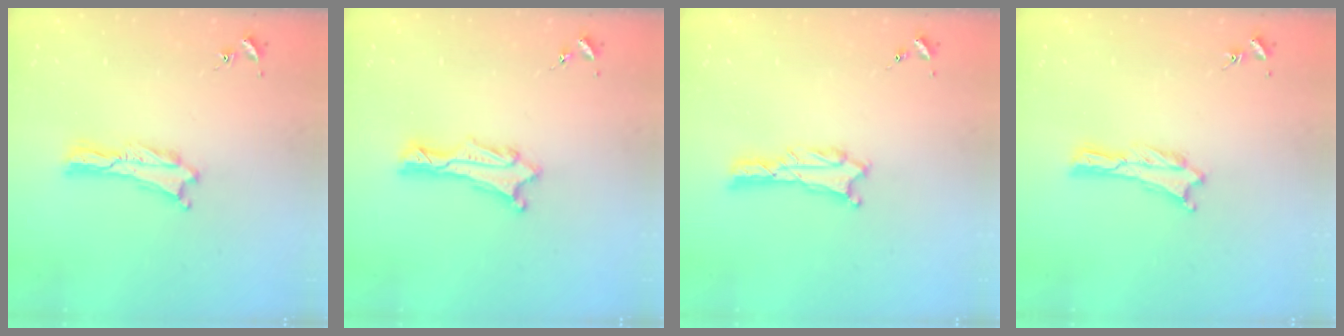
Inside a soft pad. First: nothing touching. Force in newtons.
{"total": 1.3, "press": 1.2, "slide": 0.1}
{"total": 1.3, "press": 1.2, "slide": 0.1}
{"total": 0.0}